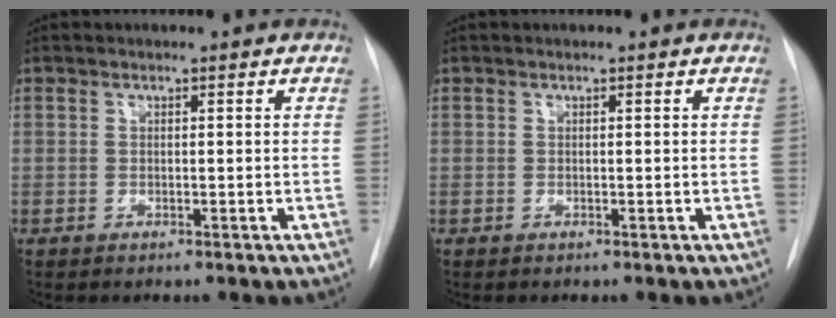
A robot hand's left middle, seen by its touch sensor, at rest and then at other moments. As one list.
[{"total": 0.0}]